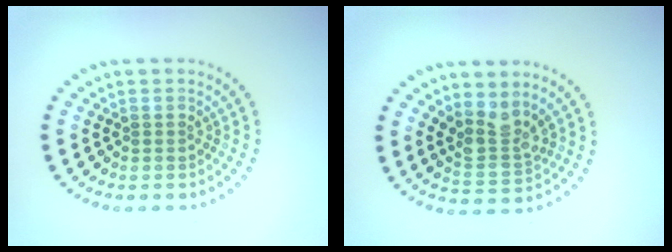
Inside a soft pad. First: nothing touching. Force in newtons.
{"total": 2.9, "press": 2.4, "slide": 1.6}